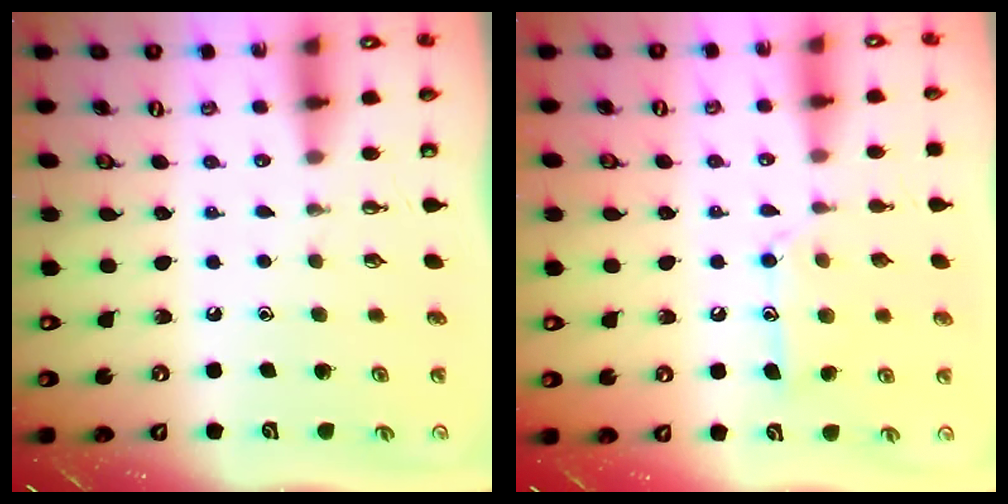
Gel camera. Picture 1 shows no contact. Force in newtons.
{"total": 12.4, "press": 12.4, "slide": 0.8}